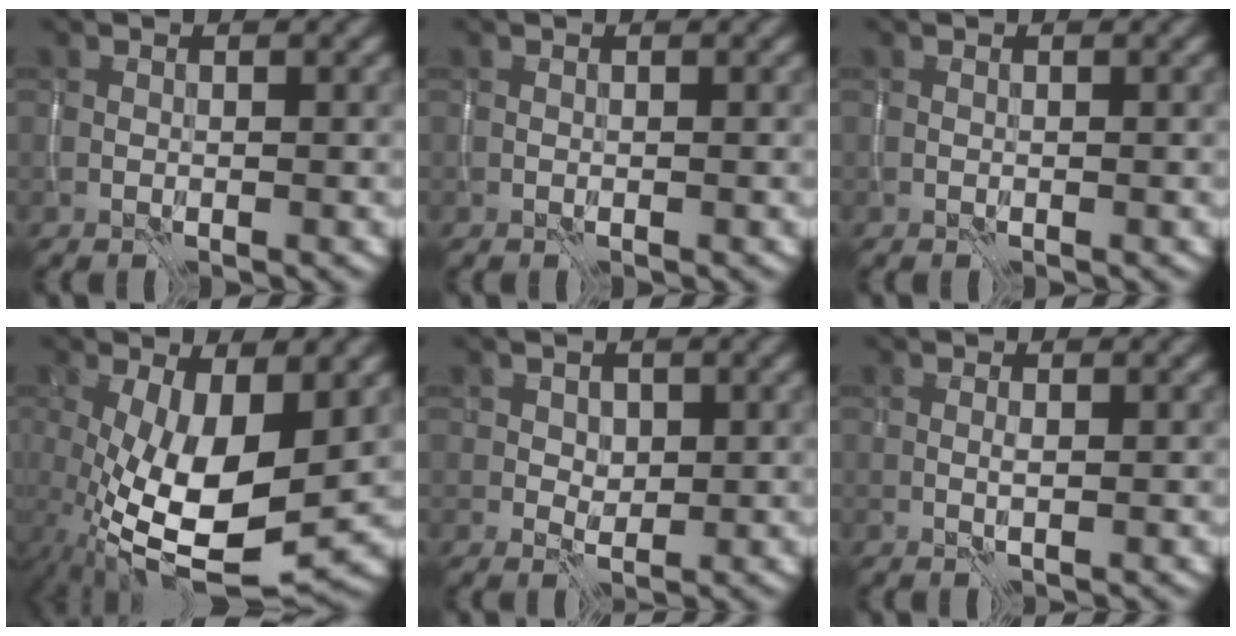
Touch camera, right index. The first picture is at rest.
{"total": 0.0}
{"total": 0.0}
{"total": 11.9, "force": [-1.2, 4.8, 10.8], "torque": [-0.196, -0.020, -0.014]}
{"total": 1.7, "force": [0.4, 1.5, 0.8], "torque": [-0.017, -0.005, 0.009]}
{"total": 0.6, "force": [0.0, 0.0, 0.6], "torque": [-0.011, -0.001, -0.001]}